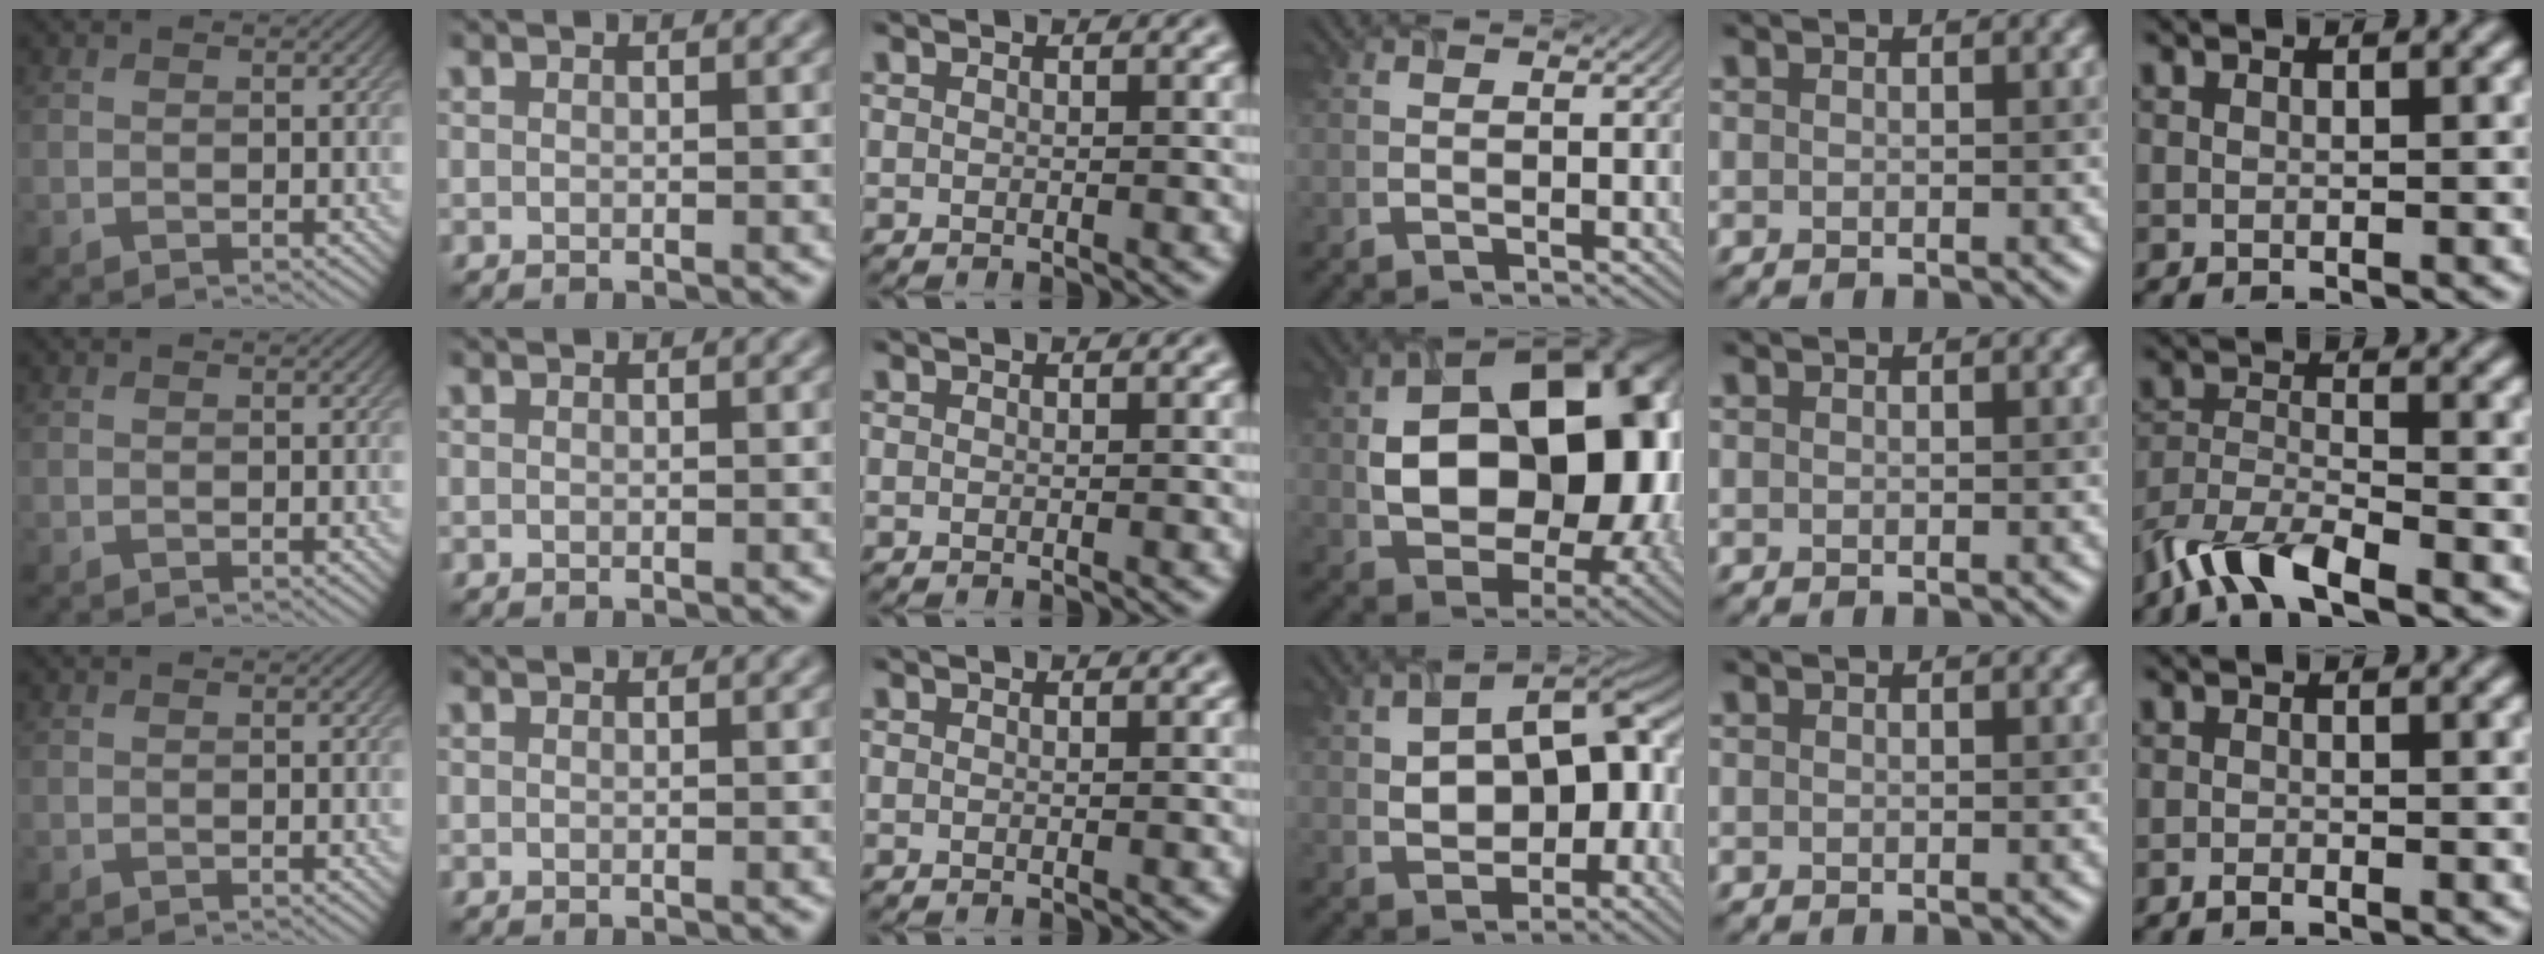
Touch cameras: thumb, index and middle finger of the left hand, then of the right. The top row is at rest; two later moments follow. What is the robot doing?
{"motion": "lift_and_place", "object": "timer"}